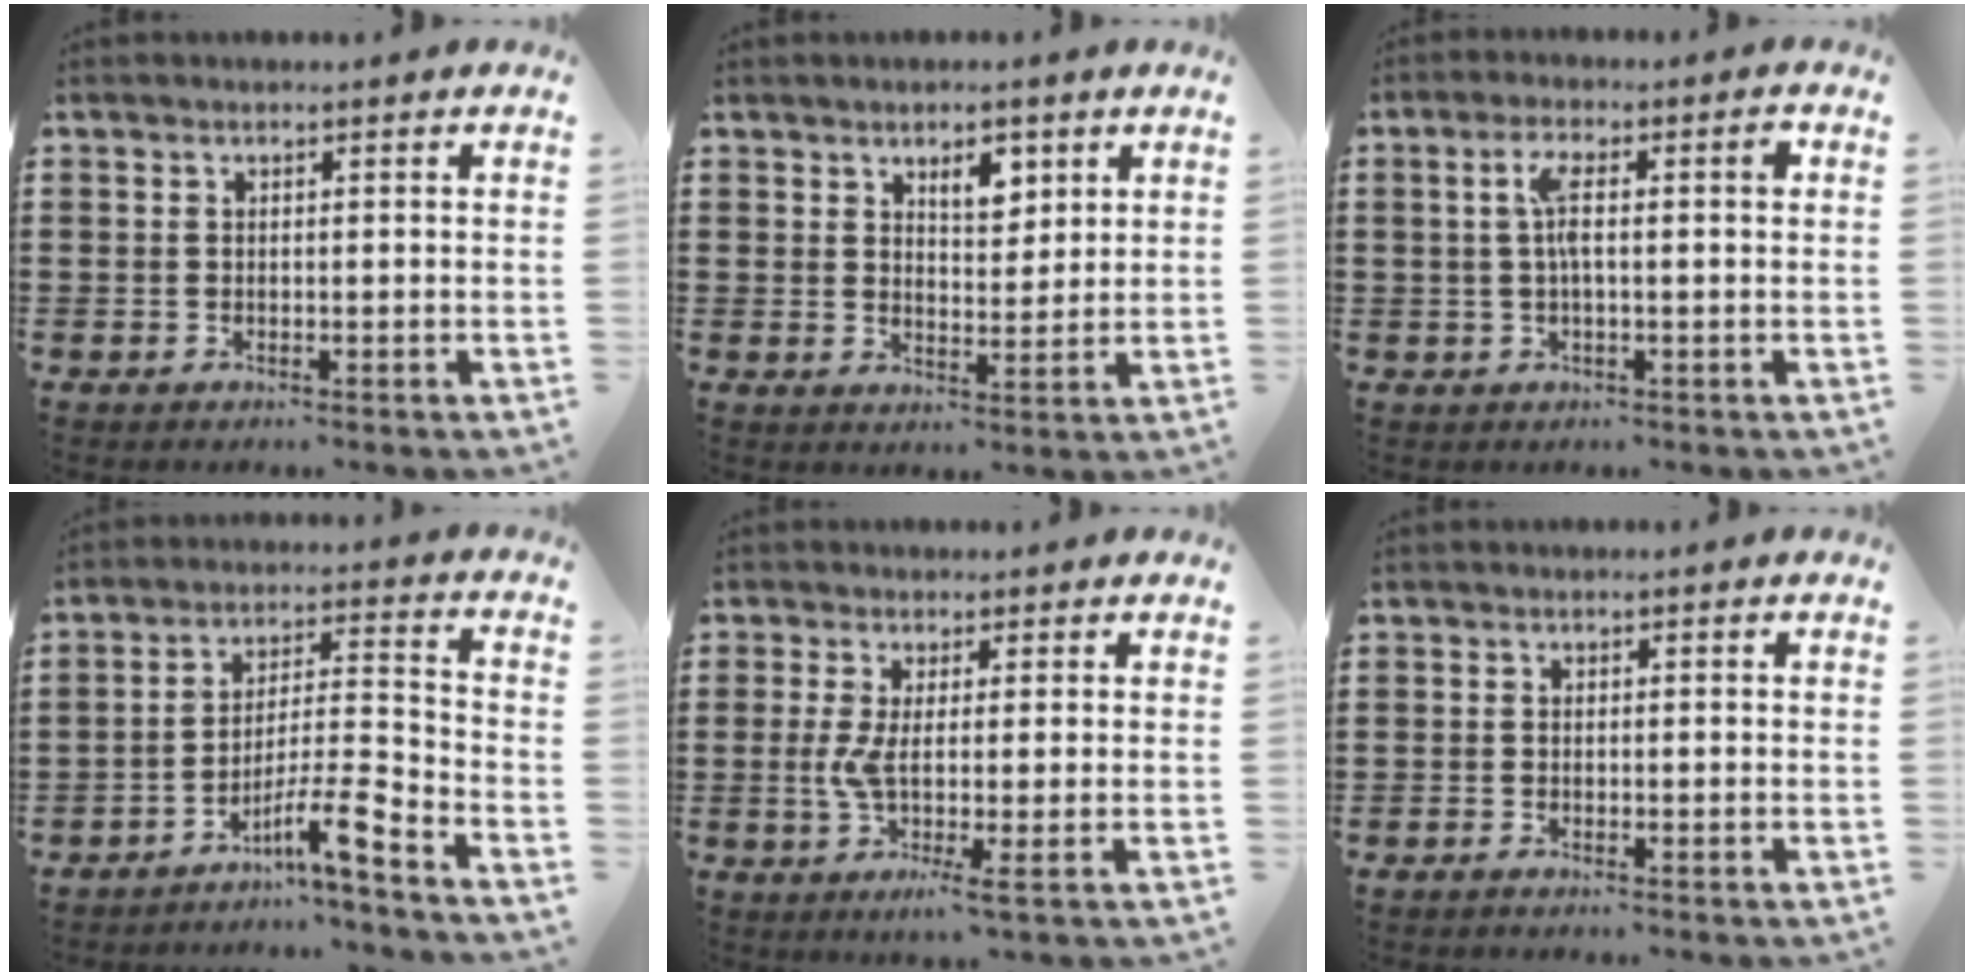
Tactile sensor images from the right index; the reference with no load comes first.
{"total": 4.7, "force": [2.9, 2.4, 2.8], "torque": [-0.041, 0.000, 0.047]}
{"total": 5.0, "force": [0.5, 1.0, 4.8], "torque": [-0.092, 0.007, 0.004]}
{"total": 8.3, "force": [-6.0, 0.4, 5.7], "torque": [-0.091, 0.000, -0.112]}
{"total": 4.7, "force": [-0.4, 0.4, 4.6], "torque": [-0.110, -0.017, -0.014]}
{"total": 0.6, "force": [-0.5, 0.0, 0.2], "torque": [-0.006, -0.003, -0.010]}